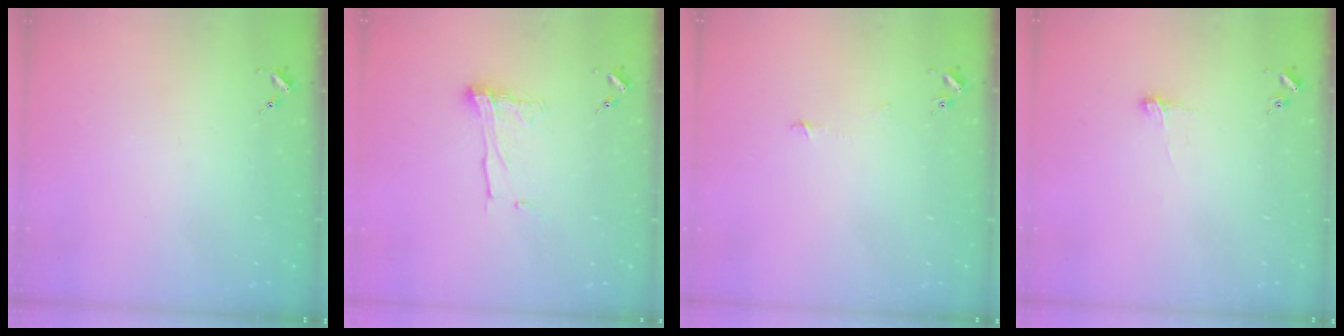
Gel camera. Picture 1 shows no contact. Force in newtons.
{"total": 9.6, "press": 9.5, "slide": 0.9}
{"total": 3.4, "press": 3.4, "slide": 0.3}
{"total": 5.6, "press": 5.6, "slide": 0.5}